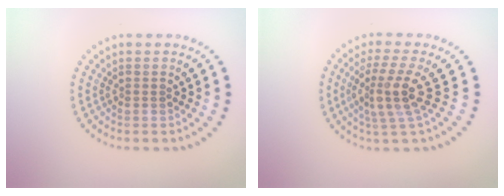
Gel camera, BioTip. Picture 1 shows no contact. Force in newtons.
{"total": 3.8, "press": 2.8, "slide": 2.6}